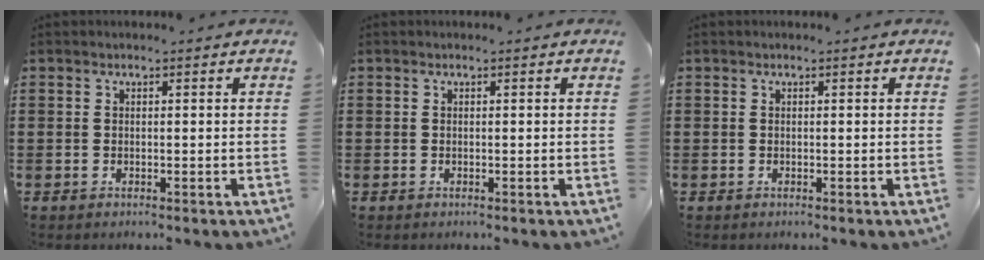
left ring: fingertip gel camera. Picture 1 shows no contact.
{"total": 0.0}
{"total": 0.0}